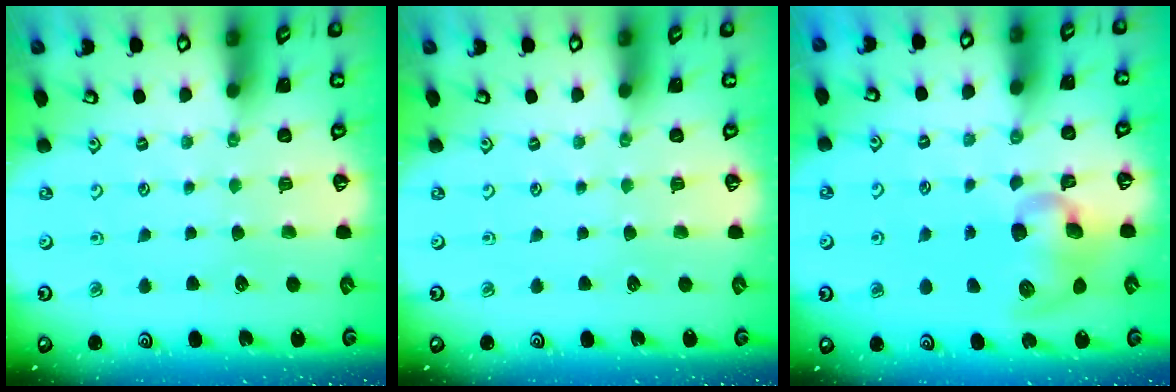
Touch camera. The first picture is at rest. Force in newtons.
{"total": 0.0}
{"total": 11.7, "press": 11.5, "slide": 1.6}